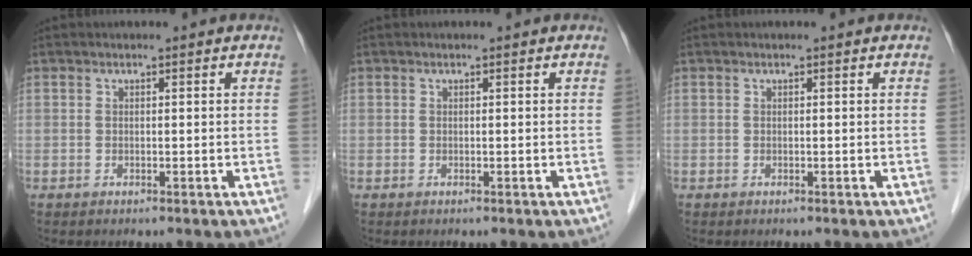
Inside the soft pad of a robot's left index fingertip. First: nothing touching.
{"total": 0.0}
{"total": 0.0}